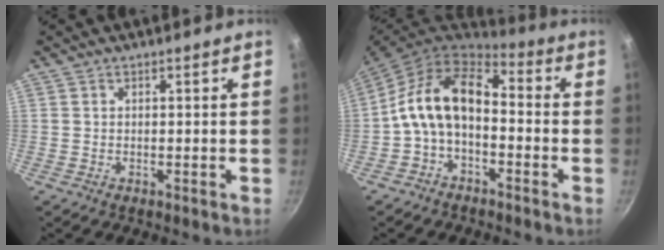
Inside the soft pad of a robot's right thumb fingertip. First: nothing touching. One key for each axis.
{"total": 12.7, "fx": -1.7, "fy": 7.9, "fz": 9.8, "tx": -0.170, "ty": 0.047, "tz": -0.047}